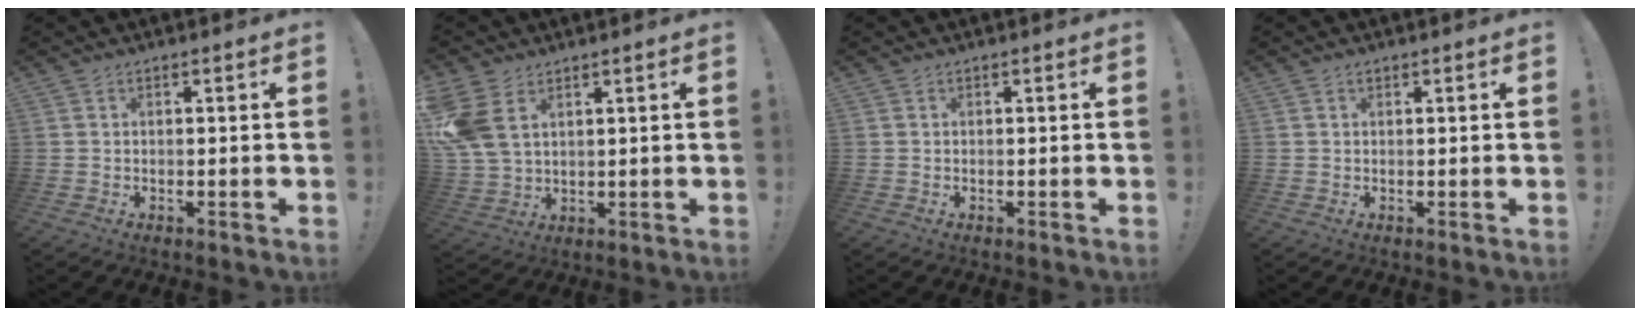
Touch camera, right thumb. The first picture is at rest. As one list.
[{"total": 9.9, "force": [4.2, 6.4, 6.3], "torque": [-0.130, -0.011, 0.087]}, {"total": 0.0}, {"total": 0.5, "force": [0.4, 0.3, 0.2], "torque": [0.001, -0.002, 0.006]}]